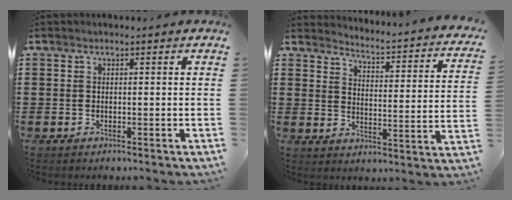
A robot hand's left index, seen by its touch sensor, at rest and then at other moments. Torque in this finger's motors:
{"motor_torque": [1.24, -0.90, -0.03, 0.00]}